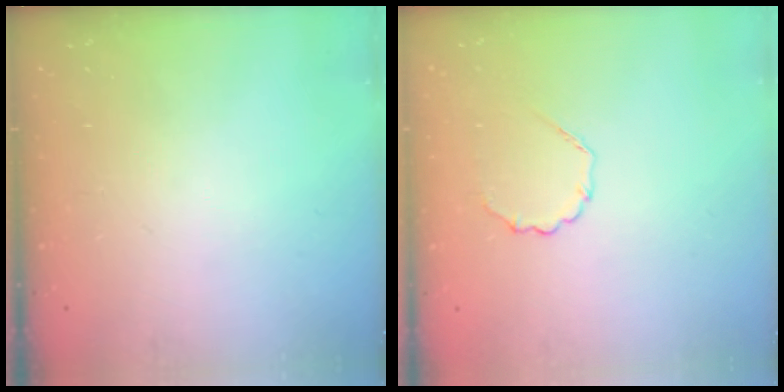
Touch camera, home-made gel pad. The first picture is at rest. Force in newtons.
{"total": 3.8, "press": 3.5, "slide": 1.3}